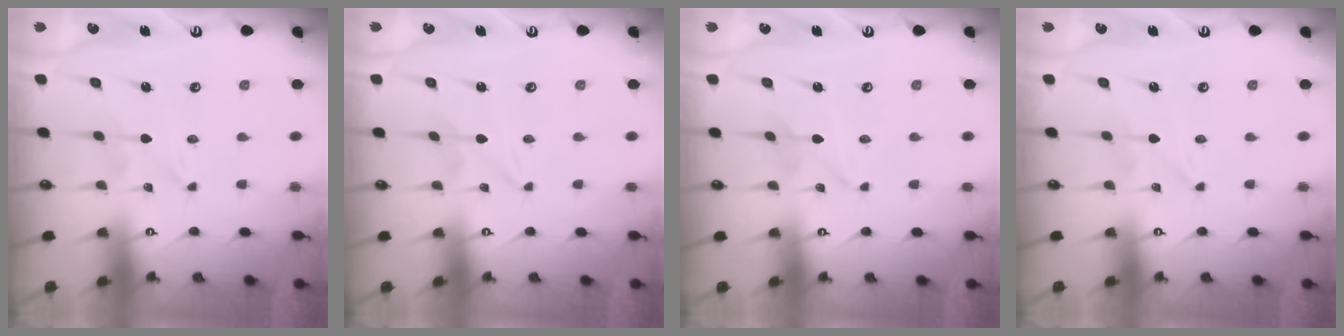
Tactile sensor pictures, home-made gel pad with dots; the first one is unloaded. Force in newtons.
{"total": 0.0}
{"total": 1.5, "press": 1.5, "slide": 0.3}
{"total": 0.0}